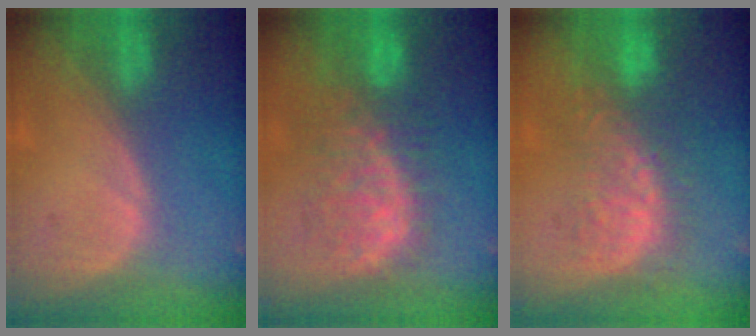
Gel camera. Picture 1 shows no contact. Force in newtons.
{"total": 8.9, "press": 8.6, "slide": 2.1}
{"total": 8.7, "press": 8.3, "slide": 2.5}